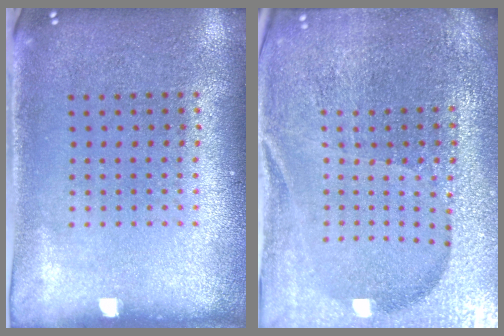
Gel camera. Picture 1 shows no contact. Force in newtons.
{"total": 5.0, "press": 4.6, "slide": 1.8}